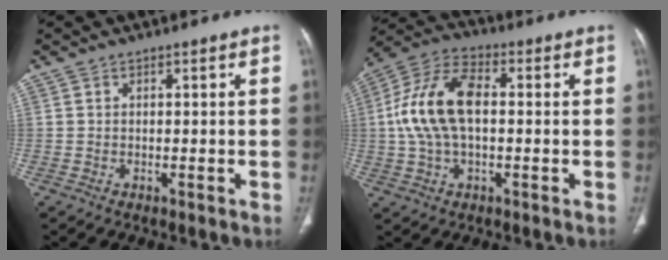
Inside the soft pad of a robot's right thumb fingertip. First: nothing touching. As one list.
[{"total": 14.4, "force": [0.6, 7.9, 12.0], "torque": [-0.242, 0.031, 0.006]}]